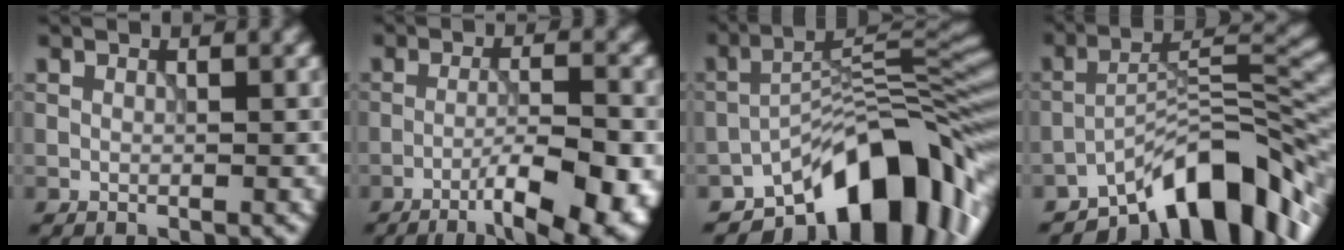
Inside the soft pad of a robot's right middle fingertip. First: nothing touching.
{"total": 8.9, "force": [-4.8, 1.9, 7.3], "torque": [-0.112, 0.002, -0.065]}
{"total": 13.0, "force": [-8.2, 5.2, 8.7], "torque": [-0.105, 0.011, -0.148]}
{"total": 10.8, "force": [-7.5, 3.5, 6.9], "torque": [-0.091, 0.009, -0.142]}